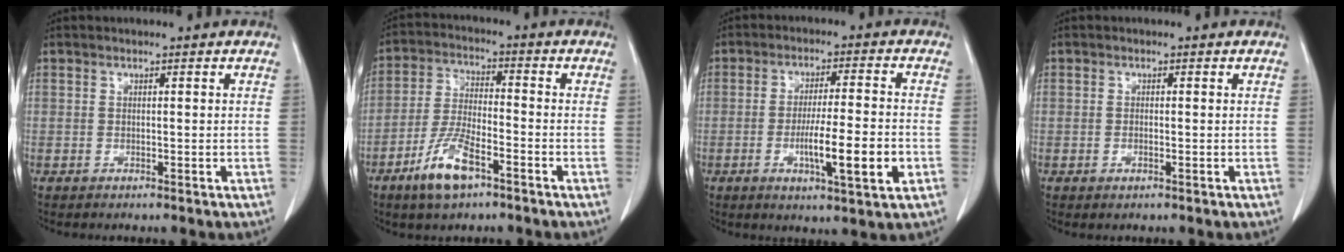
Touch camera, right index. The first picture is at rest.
{"total": 8.9, "force": [-5.1, 2.6, 6.8], "torque": [-0.143, -0.008, -0.097]}
{"total": 9.8, "force": [-2.9, 0.7, 9.4], "torque": [-0.154, -0.010, -0.047]}
{"total": 0.9, "force": [-0.3, 0.4, 0.8], "torque": [-0.017, -0.002, -0.004]}